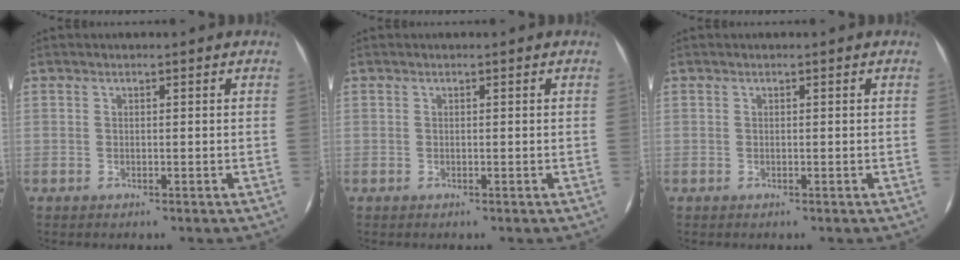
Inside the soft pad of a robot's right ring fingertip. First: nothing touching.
{"total": 0.0}
{"total": 0.0}